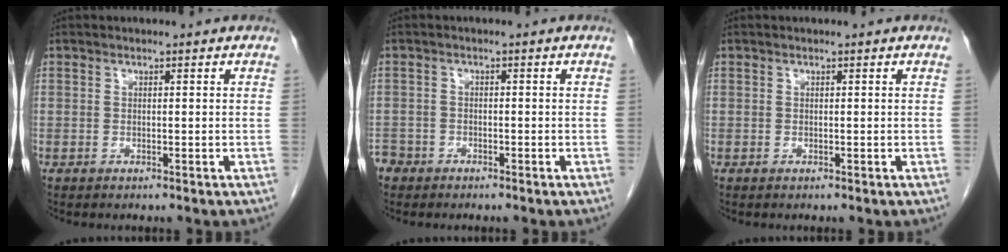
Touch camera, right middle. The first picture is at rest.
{"total": 3.2, "force": [-2.5, 1.9, 0.0], "torque": [-0.002, 0.004, -0.050]}
{"total": 0.0}